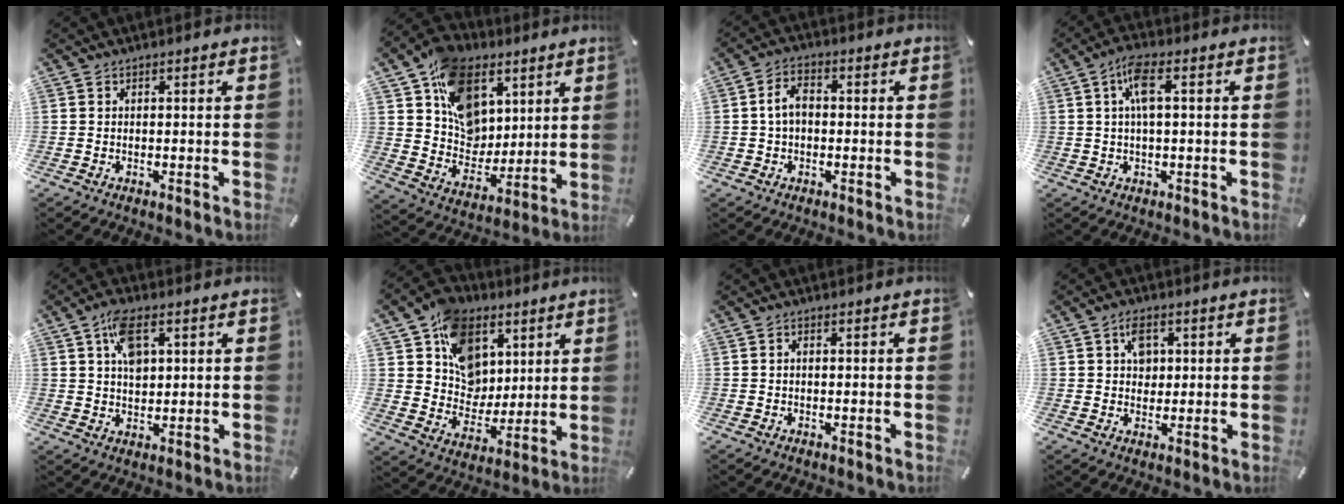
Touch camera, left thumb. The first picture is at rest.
{"total": 16.1, "force": [7.5, 12.5, 6.8], "torque": [-0.126, -0.040, 0.148]}
{"total": 4.7, "force": [-0.1, 3.2, 3.5], "torque": [-0.073, 0.009, -0.004]}
{"total": 6.3, "force": [1.1, 2.0, 5.9], "torque": [-0.113, 0.008, 0.019]}
{"total": 7.1, "force": [2.6, 4.3, 5.0], "torque": [-0.085, 0.001, 0.043]}
{"total": 14.1, "force": [5.8, 11.9, 5.0], "torque": [-0.093, -0.033, 0.114]}
{"total": 0.8, "force": [0.0, 0.4, 0.7], "torque": [-0.013, 0.002, -0.002]}
{"total": 4.8, "force": [1.5, 3.9, 2.5], "torque": [-0.026, -0.005, 0.019]}